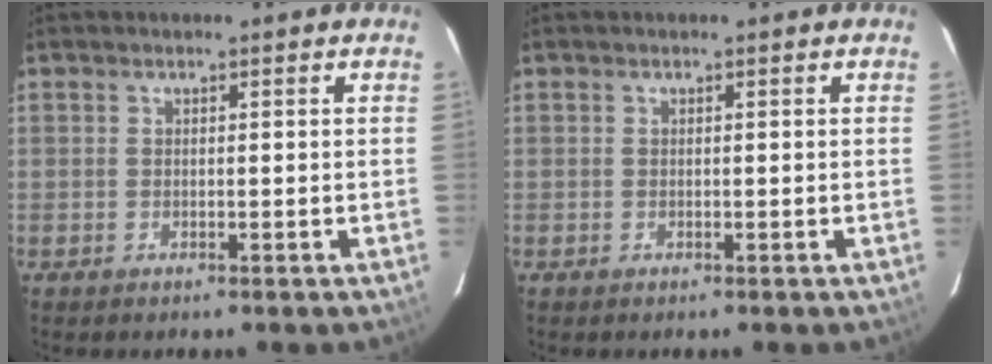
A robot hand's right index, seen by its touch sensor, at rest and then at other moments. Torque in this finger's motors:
{"motor_torque": [-0.02, -0.02, 0.00, 0.00]}